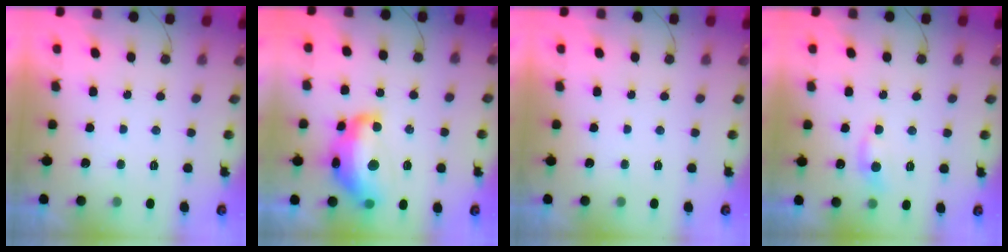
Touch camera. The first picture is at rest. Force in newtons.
{"total": 15.6, "press": 15.6, "slide": 0.9}
{"total": 0.0}
{"total": 5.1, "press": 5.1, "slide": 0.7}